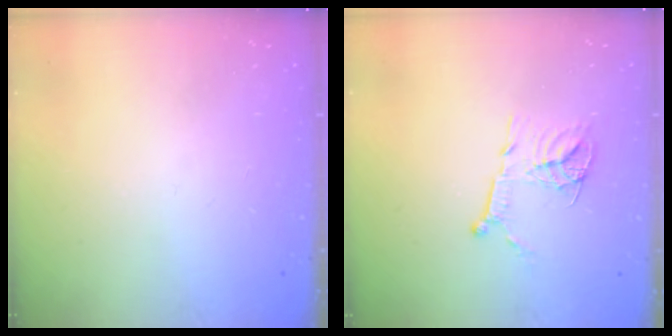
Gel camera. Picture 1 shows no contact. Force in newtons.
{"total": 13.9, "press": 13.9, "slide": 1.2}